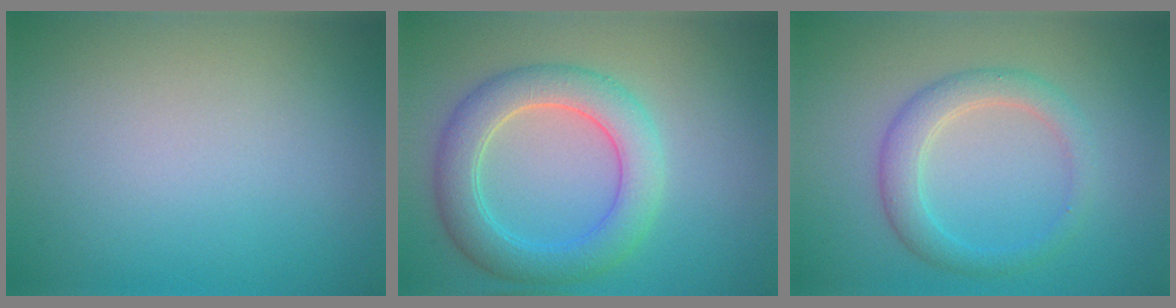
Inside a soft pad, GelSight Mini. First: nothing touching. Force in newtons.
{"total": 5.2, "press": 5.2, "slide": 0.5}
{"total": 3.0, "press": 3.0, "slide": 0.1}